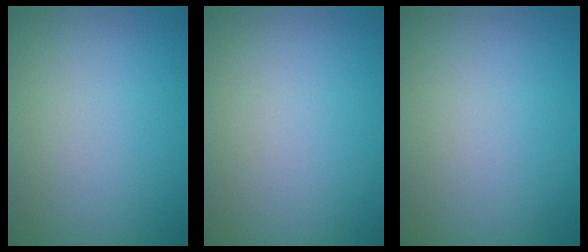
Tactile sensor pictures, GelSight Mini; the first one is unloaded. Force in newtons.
{"total": 0.0}
{"total": 0.0}